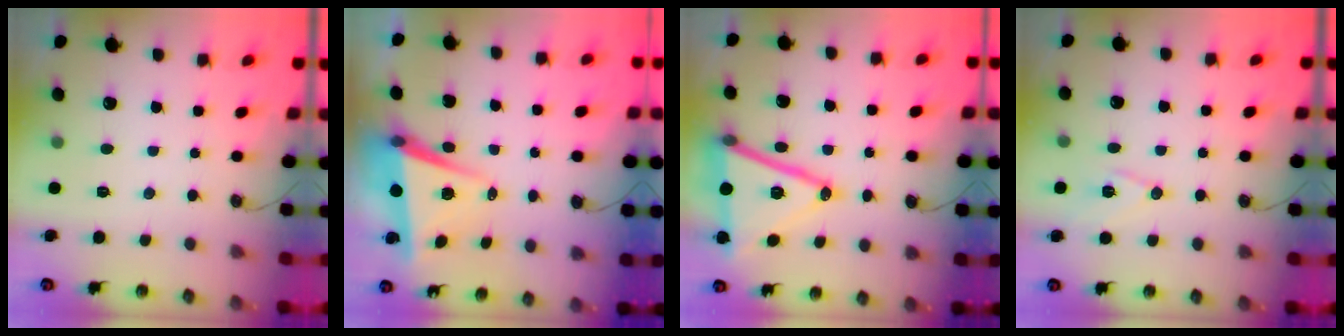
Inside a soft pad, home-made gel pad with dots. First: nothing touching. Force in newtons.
{"total": 6.2, "press": 5.0, "slide": 3.7}
{"total": 19.4, "press": 19.1, "slide": 3.8}
{"total": 8.5, "press": 7.8, "slide": 3.5}